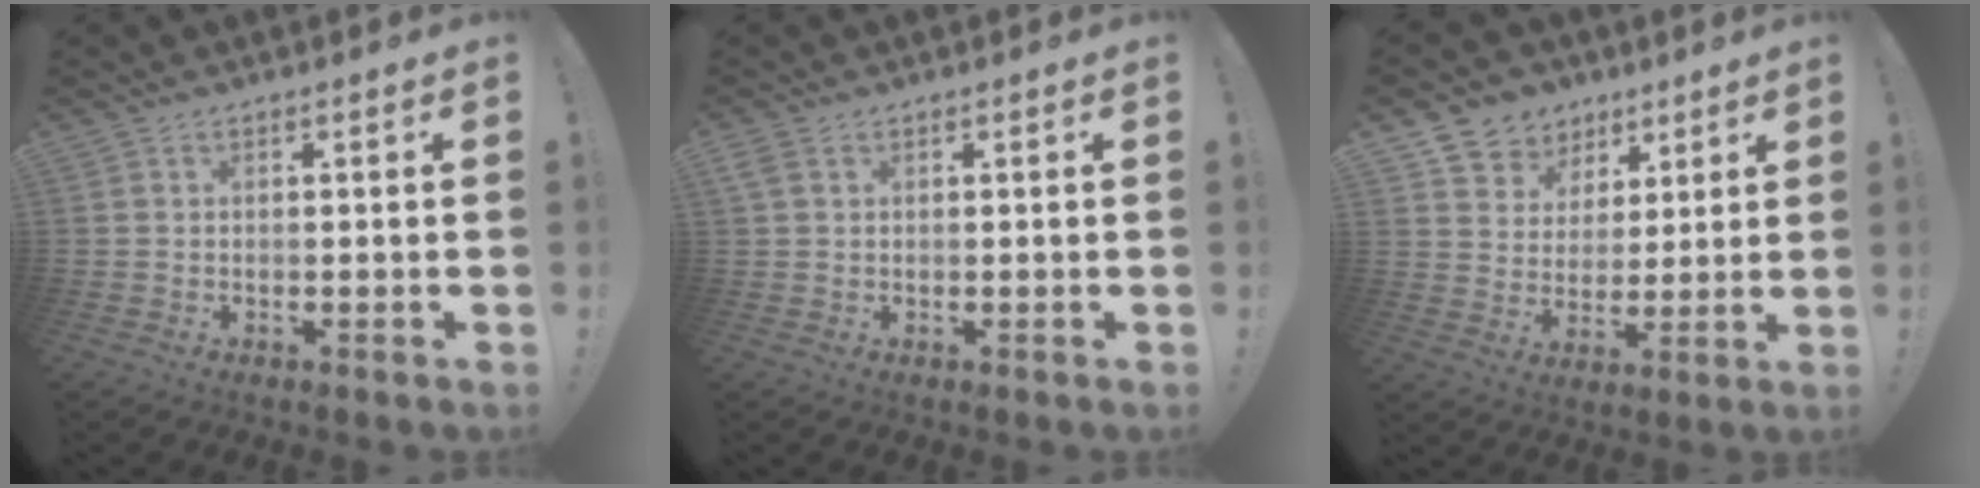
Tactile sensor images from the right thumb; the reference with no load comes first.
{"total": 2.2, "force": [0.9, 1.5, 1.3], "torque": [-0.029, 0.006, 0.019]}
{"total": 9.1, "force": [5.2, 7.4, 1.3], "torque": [-0.025, -0.038, 0.107]}